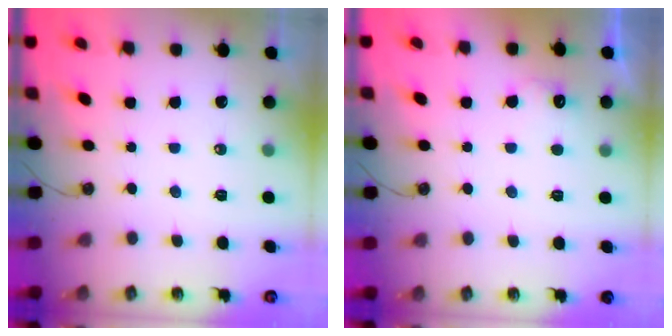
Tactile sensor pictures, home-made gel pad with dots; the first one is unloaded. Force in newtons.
{"total": 4.7, "press": 4.5, "slide": 1.1}